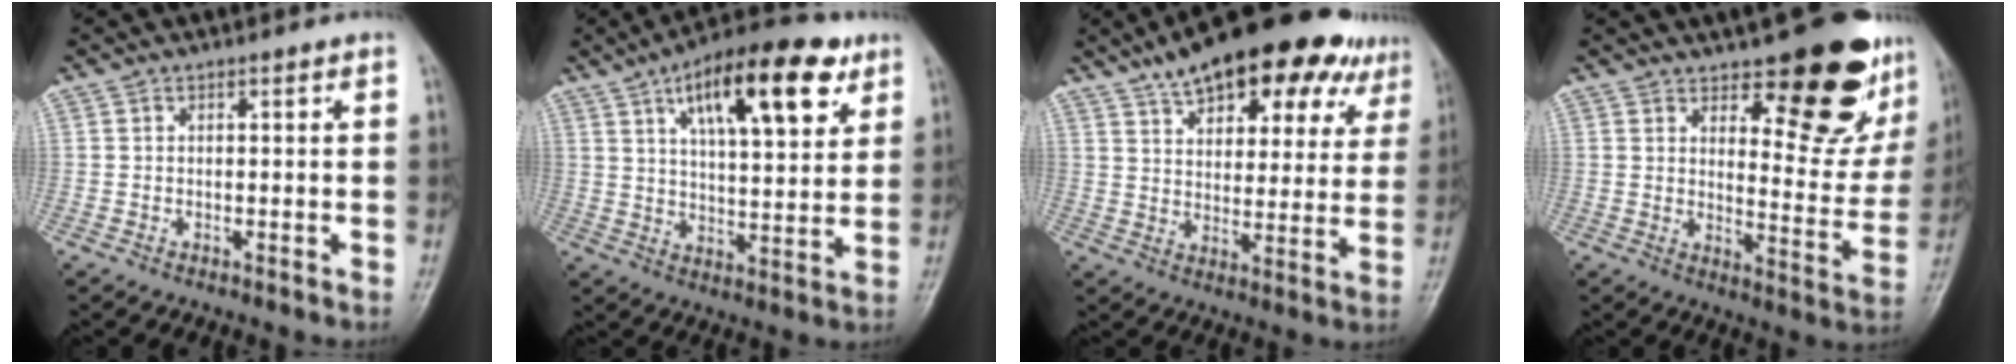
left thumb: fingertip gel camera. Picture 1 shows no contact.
{"total": 19.1, "force": [9.2, 7.4, 15.1], "torque": [-0.202, -0.020, 0.143]}
{"total": 22.9, "force": [14.3, 10.5, 14.5], "torque": [-0.178, -0.019, 0.202]}
{"total": 17.3, "force": [11.5, 6.6, 11.2], "torque": [-0.091, -0.095, 0.153]}